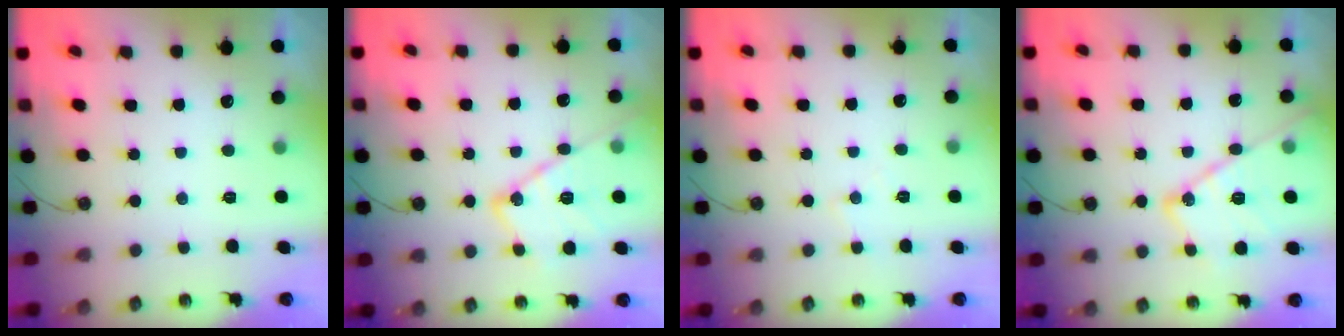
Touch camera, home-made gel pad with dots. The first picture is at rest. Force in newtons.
{"total": 17.3, "press": 17.2, "slide": 1.6}
{"total": 4.2, "press": 4.2, "slide": 0.8}
{"total": 17.0, "press": 16.9, "slide": 1.7}